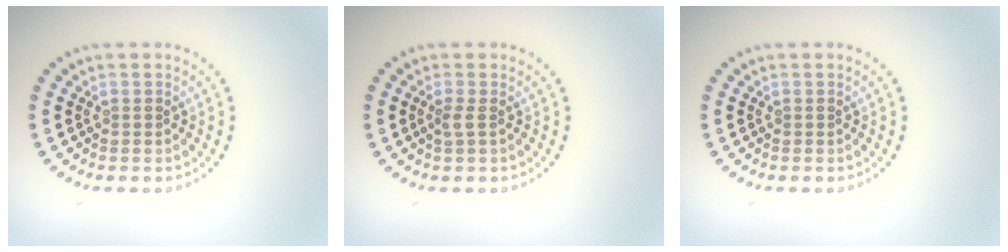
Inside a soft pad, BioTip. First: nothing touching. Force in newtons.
{"total": 0.9, "press": 0.7, "slide": 0.6}
{"total": 0.0}